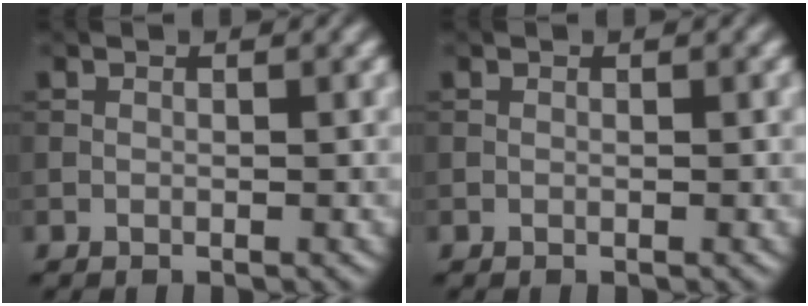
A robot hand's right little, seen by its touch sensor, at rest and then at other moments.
{"total": 0.0}